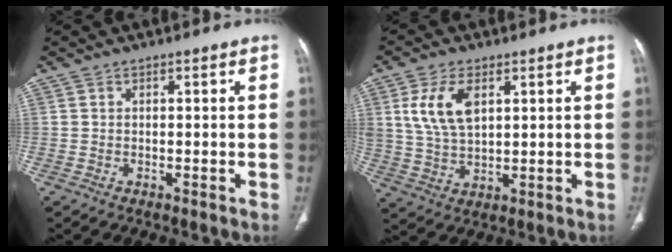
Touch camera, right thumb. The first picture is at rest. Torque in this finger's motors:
{"motor_torque": [0.66, 0.65, 1.02, 0.65, 0.27]}